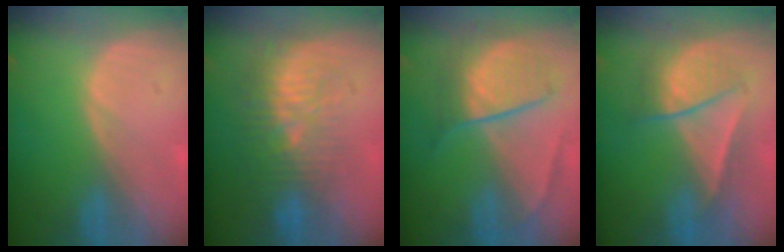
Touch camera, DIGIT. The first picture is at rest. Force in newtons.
{"total": 9.6, "press": 8.9, "slide": 3.5}
{"total": 7.2, "press": 7.2, "slide": 0.2}
{"total": 6.8, "press": 6.8, "slide": 0.4}